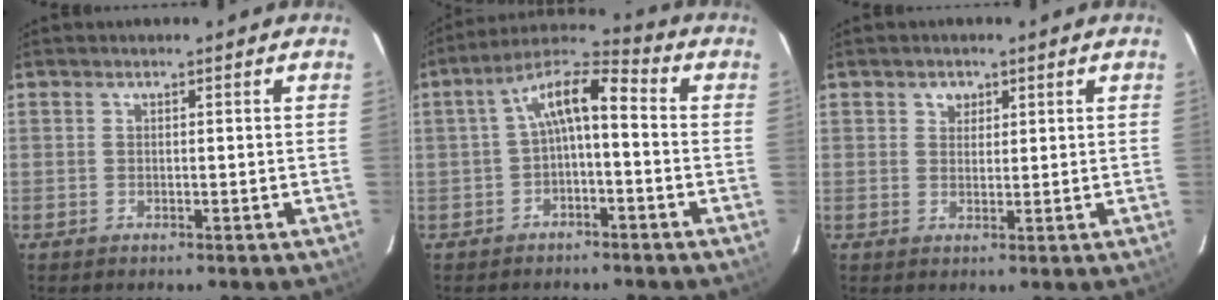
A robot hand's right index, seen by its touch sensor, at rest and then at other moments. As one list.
[{"total": 8.0, "force": [-1.2, 2.8, 7.4], "torque": [-0.147, 0.027, -0.024]}, {"total": 2.2, "force": [1.1, 1.9, 0.5], "torque": [-0.002, 0.008, 0.018]}]